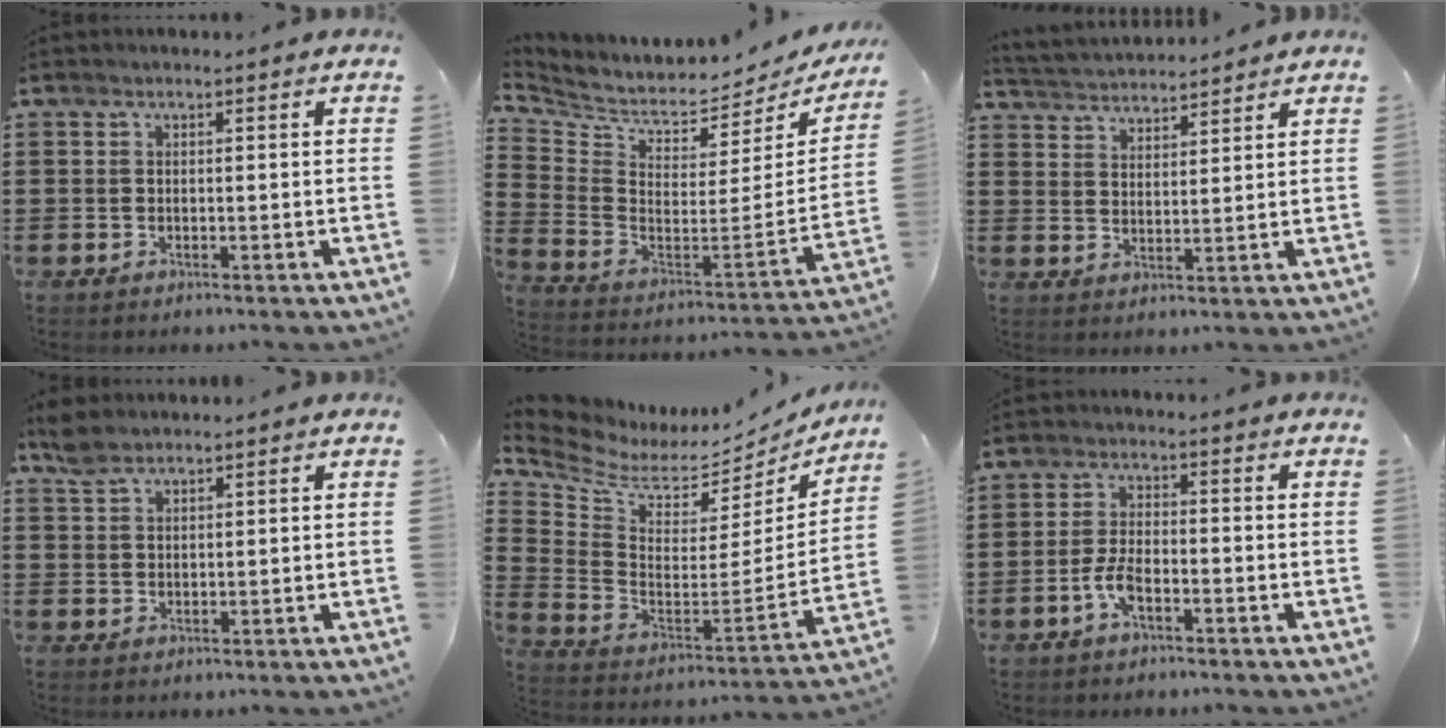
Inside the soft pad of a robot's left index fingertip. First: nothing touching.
{"total": 3.9, "force": [3.4, 1.4, 1.4], "torque": [-0.053, -0.049, 0.052]}
{"total": 3.2, "force": [3.2, 0.1, -0.2], "torque": [-0.010, -0.015, 0.056]}
{"total": 3.2, "force": [2.6, 1.3, 1.4], "torque": [-0.034, 0.004, 0.050]}
{"total": 5.3, "force": [4.0, 2.8, 2.0], "torque": [-0.072, -0.045, 0.066]}
{"total": 3.8, "force": [-1.8, 1.3, 3.1], "torque": [-0.081, -0.005, -0.040]}